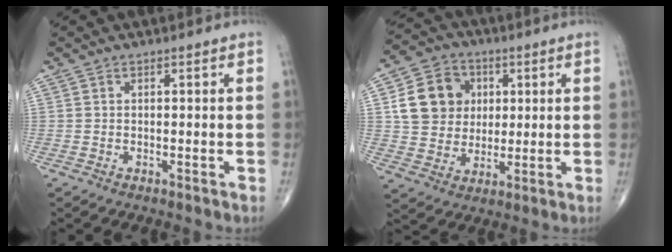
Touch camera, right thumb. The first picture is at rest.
{"total": 12.8, "force": [2.9, 11.1, 5.8], "torque": [-0.075, 0.003, 0.051]}